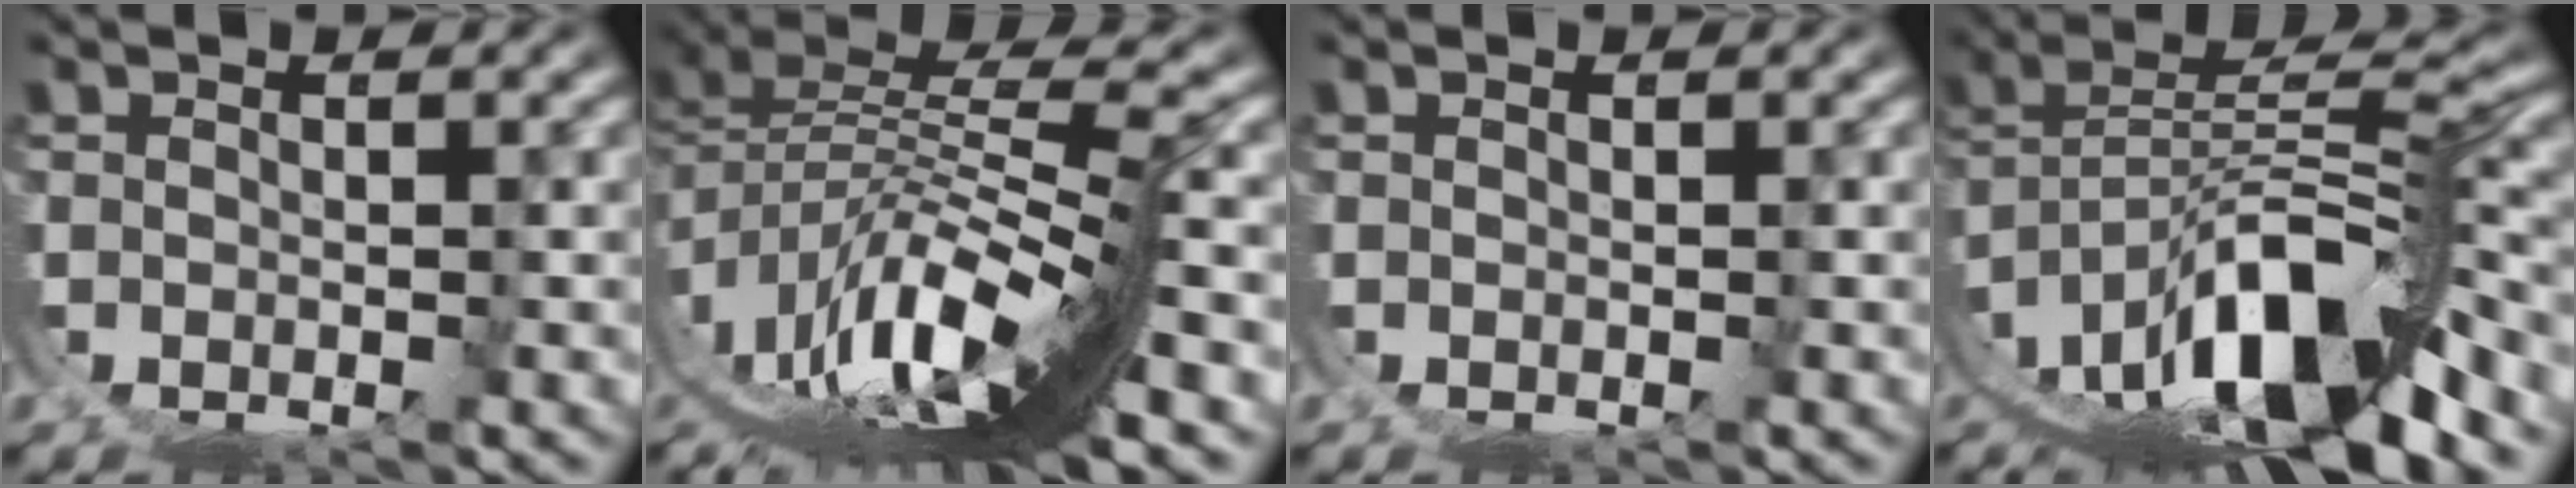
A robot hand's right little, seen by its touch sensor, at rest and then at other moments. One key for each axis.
{"total": 15.4, "fx": -4.3, "fy": 8.0, "fz": 12.4, "tx": -0.203, "ty": -0.019, "tz": -0.063}
{"total": 0.0}
{"total": 13.6, "fx": -4.5, "fy": 7.2, "fz": 10.6, "tx": -0.182, "ty": -0.030, "tz": -0.058}